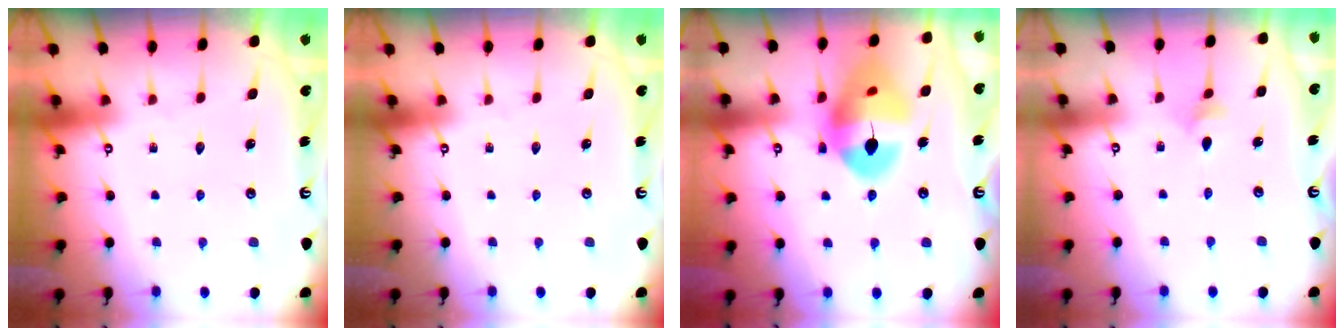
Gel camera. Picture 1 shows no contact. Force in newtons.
{"total": 0.0}
{"total": 16.3, "press": 16.1, "slide": 2.3}
{"total": 3.0, "press": 2.9, "slide": 0.7}